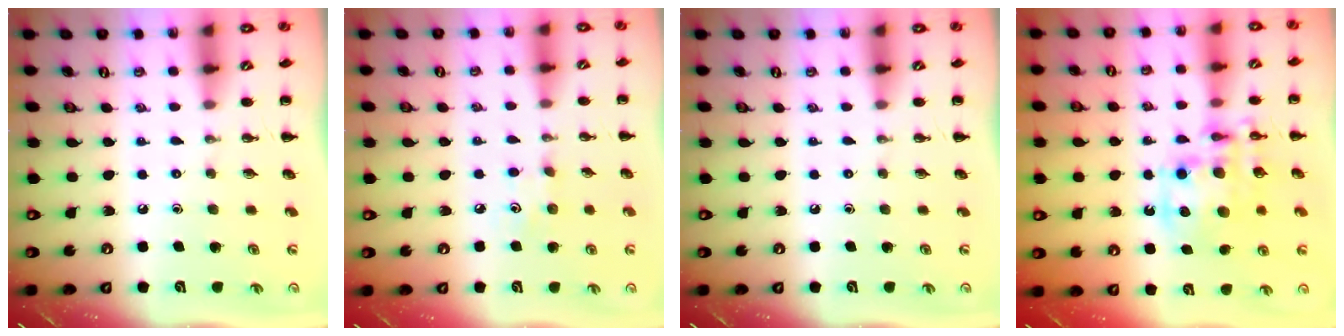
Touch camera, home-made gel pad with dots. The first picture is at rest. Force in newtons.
{"total": 4.8, "press": 4.6, "slide": 1.4}
{"total": 0.0}
{"total": 13.2, "press": 13.0, "slide": 2.3}